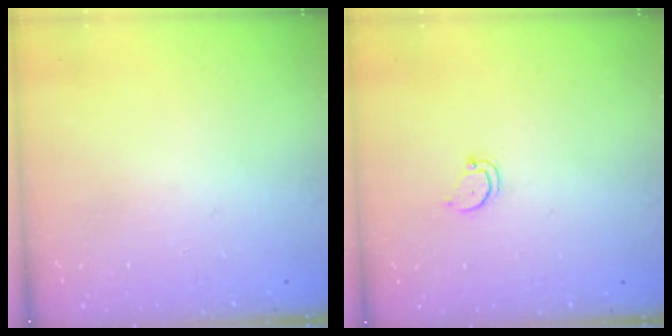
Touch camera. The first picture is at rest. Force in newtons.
{"total": 2.5, "press": 2.5, "slide": 0.3}